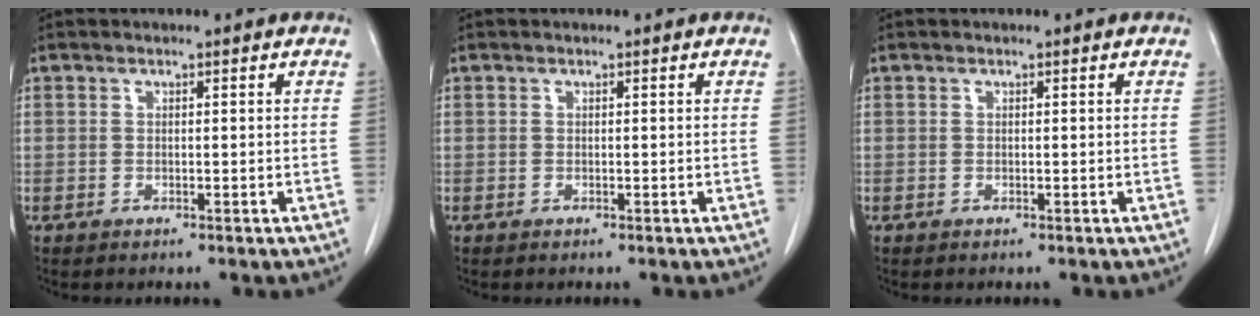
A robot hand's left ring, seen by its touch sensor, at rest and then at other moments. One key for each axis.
{"total": 0.0}
{"total": 0.0}